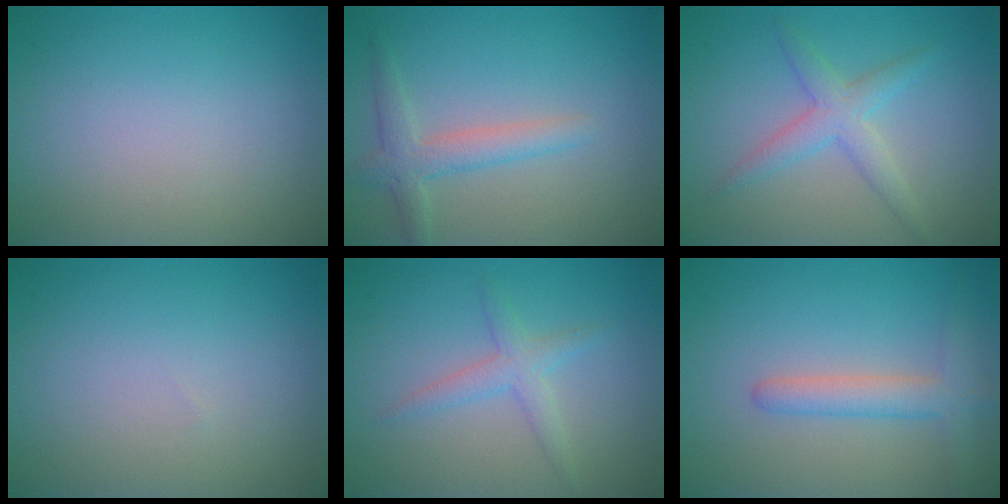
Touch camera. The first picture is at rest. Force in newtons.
{"total": 2.8, "press": 2.8, "slide": 0.1}
{"total": 2.9, "press": 2.9, "slide": 0.0}
{"total": 0.0}
{"total": 2.2, "press": 2.2, "slide": 0.1}
{"total": 3.4, "press": 3.4, "slide": 0.2}